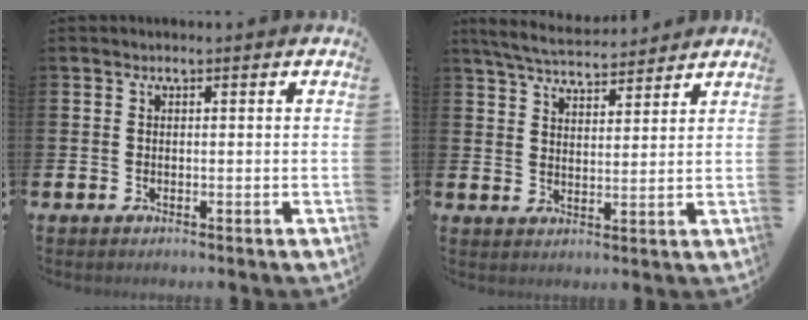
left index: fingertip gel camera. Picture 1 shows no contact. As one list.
[{"total": 5.6, "force": [5.4, 0.8, 1.2], "torque": [-0.045, -0.024, 0.099]}]